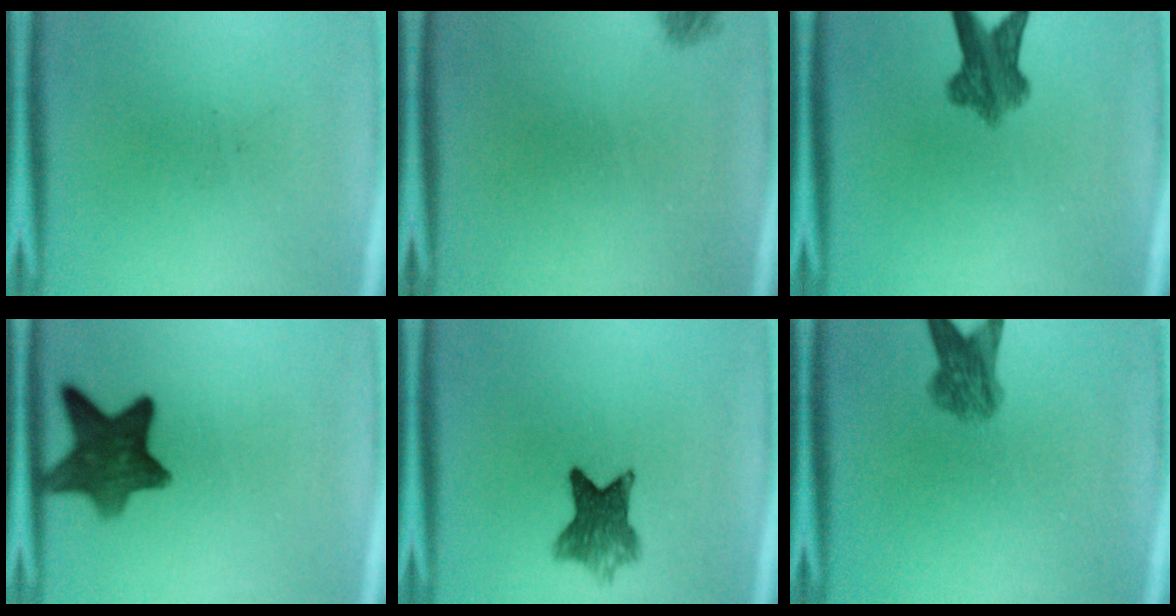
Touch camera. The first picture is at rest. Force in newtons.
{"total": 1.0}
{"total": 7.0}
{"total": 10.4}
{"total": 6.9}
{"total": 5.2}